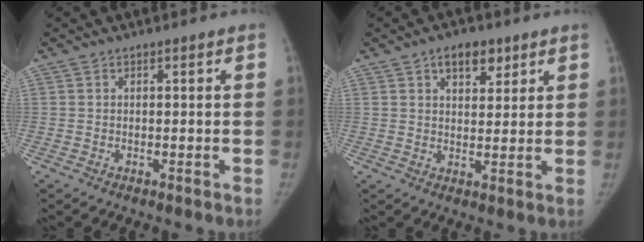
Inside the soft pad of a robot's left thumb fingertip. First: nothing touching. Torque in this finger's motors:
{"motor_torque": [-0.01, -0.13, 0.72, -0.20, 0.01]}